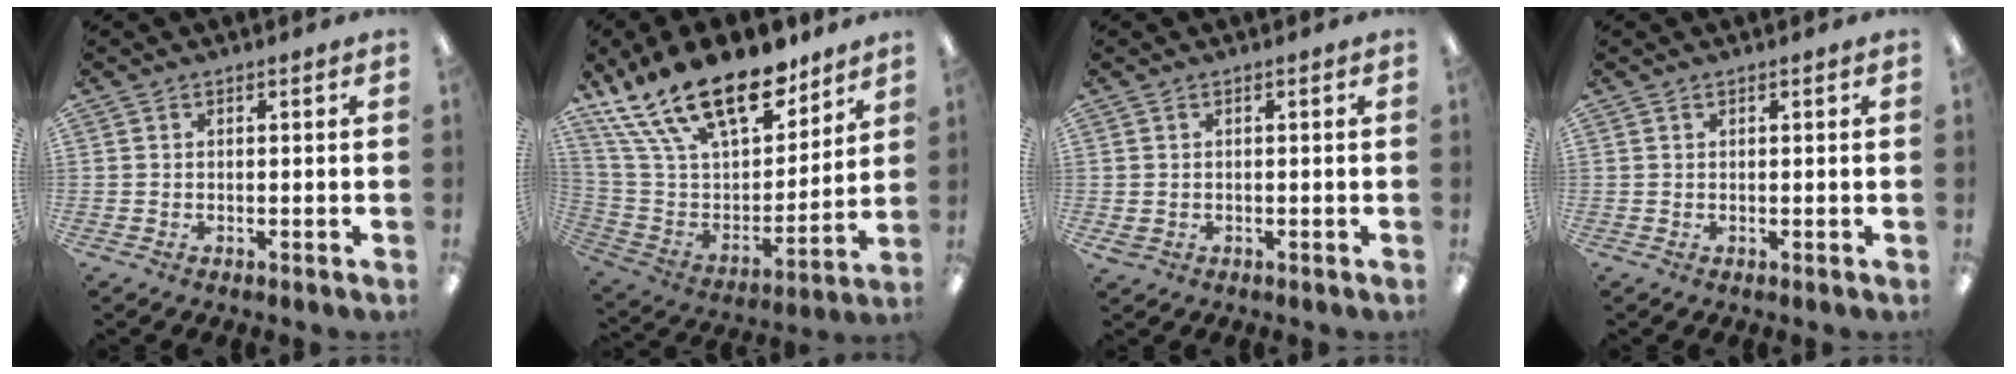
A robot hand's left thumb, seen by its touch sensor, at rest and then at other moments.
{"total": 25.4, "force": [17.4, 11.3, 14.8], "torque": [-0.280, -0.113, 0.304]}
{"total": 1.5, "force": [0.1, 1.2, 0.8], "torque": [-0.016, 0.003, 0.001]}
{"total": 0.5, "force": [0.4, 0.2, 0.2], "torque": [-0.005, 0.004, 0.006]}